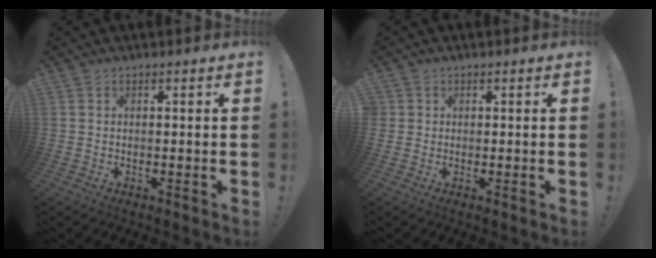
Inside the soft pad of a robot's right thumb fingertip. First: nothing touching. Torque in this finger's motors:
{"motor_torque": [0.87, 2.11, 1.32, 0.15, 0.21]}